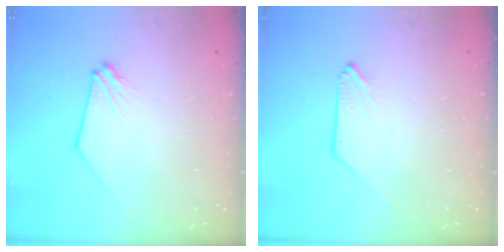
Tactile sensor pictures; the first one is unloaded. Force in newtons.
{"total": 0.0}